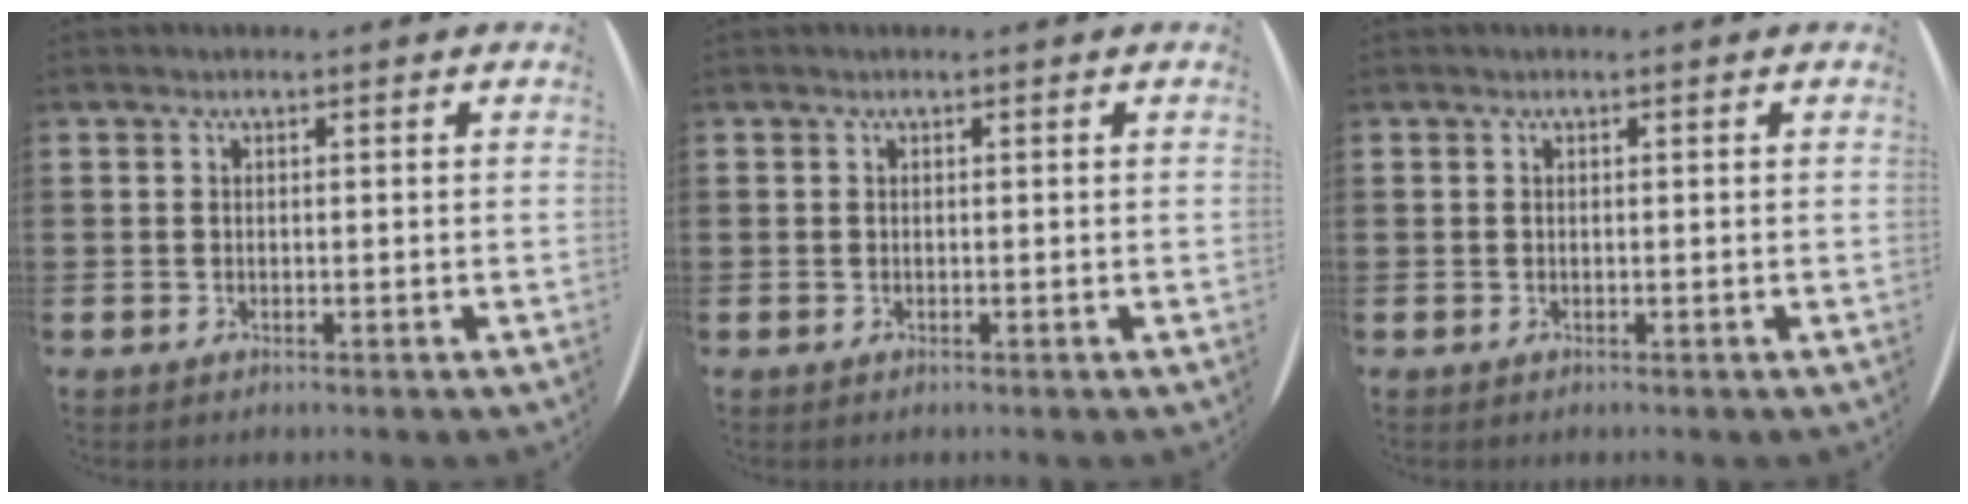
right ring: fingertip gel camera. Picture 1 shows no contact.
{"total": 0.0}
{"total": 0.0}